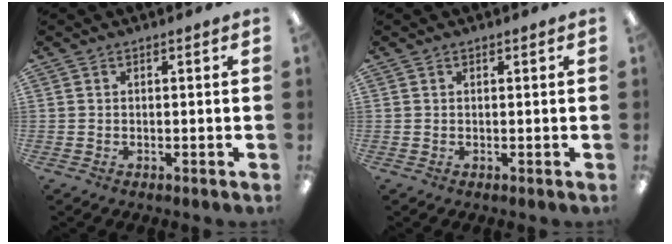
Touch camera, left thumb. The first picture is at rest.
{"total": 0.5, "force": [0.4, 0.2, 0.2], "torque": [-0.005, 0.002, 0.008]}